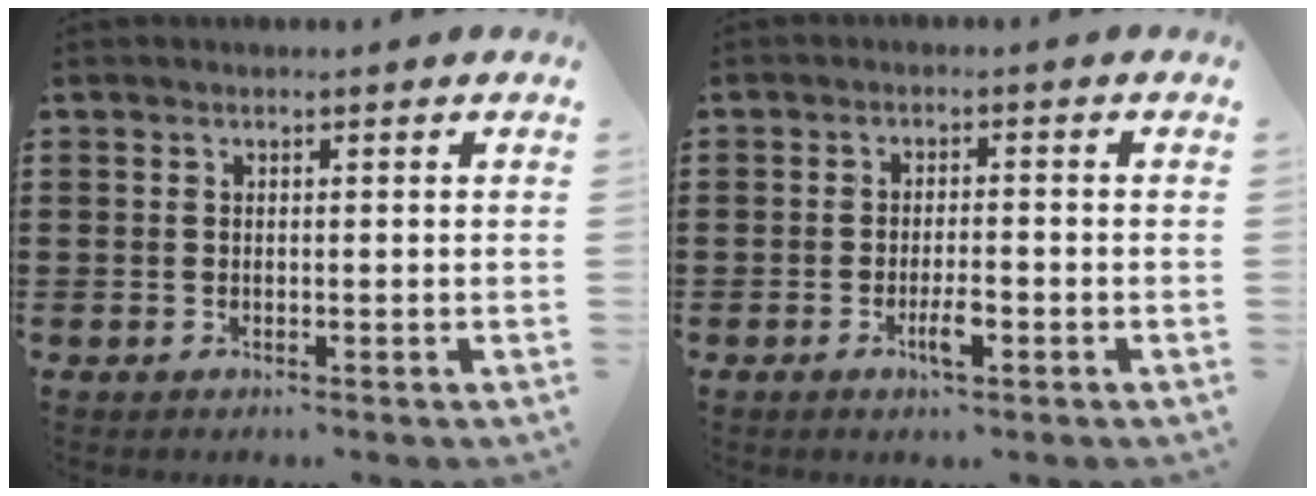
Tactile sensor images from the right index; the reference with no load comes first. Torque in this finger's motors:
{"motor_torque": [0.28, 0.39, 0.20, 0.02]}